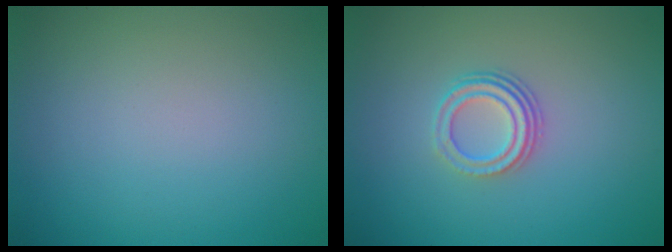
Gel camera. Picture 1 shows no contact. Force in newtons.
{"total": 3.1, "press": 2.3, "slide": 2.2}